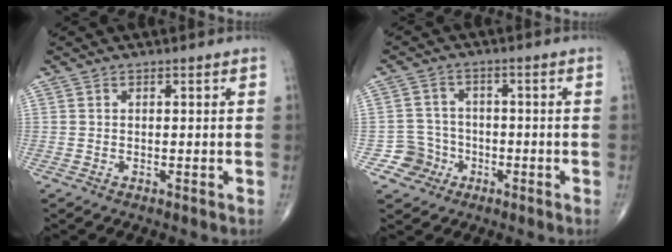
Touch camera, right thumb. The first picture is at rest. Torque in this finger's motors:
{"motor_torque": [0.19, 0.10, 0.18, -0.11, -0.03]}